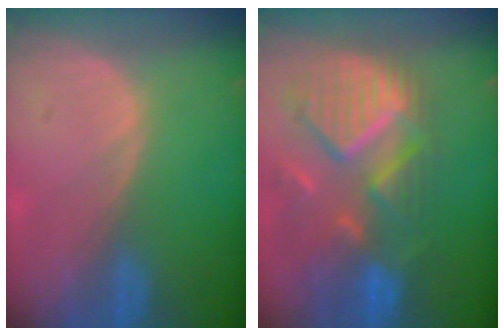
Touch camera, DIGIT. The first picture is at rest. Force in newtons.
{"total": 12.1, "press": 10.5, "slide": 6.0}